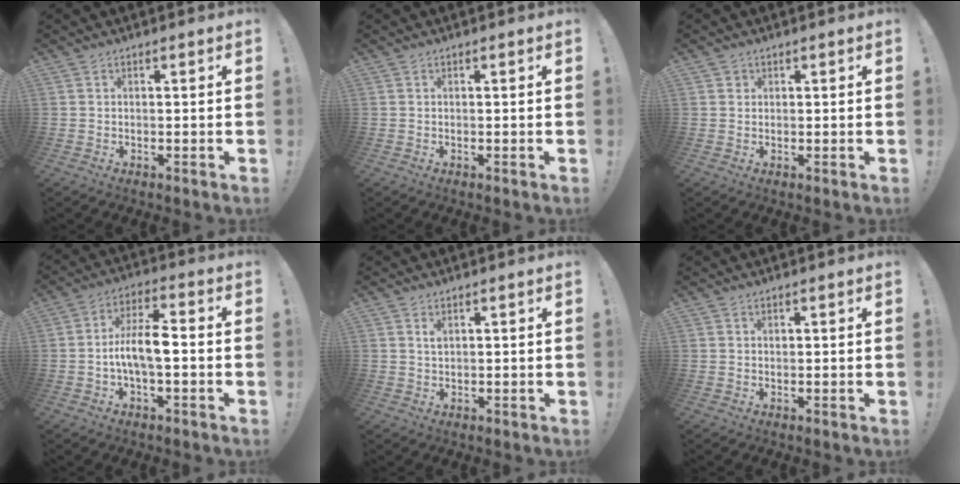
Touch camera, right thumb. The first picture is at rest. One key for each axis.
{"total": 0.0}
{"total": 1.5, "fx": 0.8, "fy": 1.2, "fz": 0.2, "tx": 0.004, "ty": -0.001, "tz": 0.012}
{"total": 9.5, "fx": -1.9, "fy": 3.6, "fz": 8.6, "tx": -0.160, "ty": 0.016, "tz": -0.031}
{"total": 1.7, "fx": 1.0, "fy": 1.2, "fz": 0.5, "tx": -0.004, "ty": -0.005, "tz": 0.017}
{"total": 0.5, "fx": 0.3, "fy": 0.4, "fz": 0.2, "tx": -0.001, "ty": 0.000, "tz": 0.006}